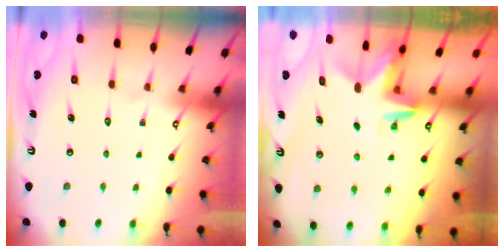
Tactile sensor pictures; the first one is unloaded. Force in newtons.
{"total": 3.0, "press": 3.0, "slide": 0.2}